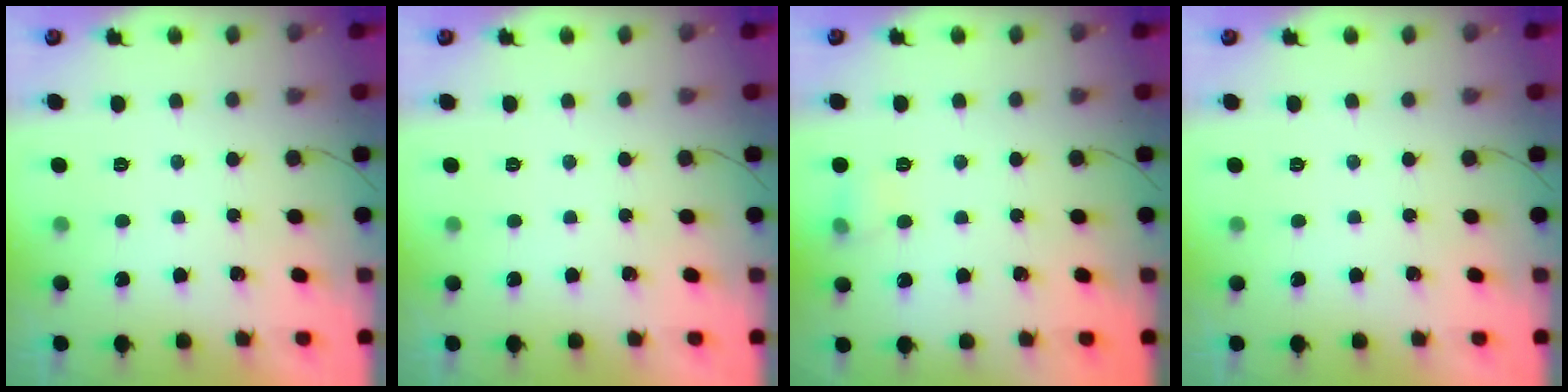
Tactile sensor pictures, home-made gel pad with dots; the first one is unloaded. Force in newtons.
{"total": 0.0}
{"total": 6.6, "press": 6.2, "slide": 2.1}
{"total": 0.0}